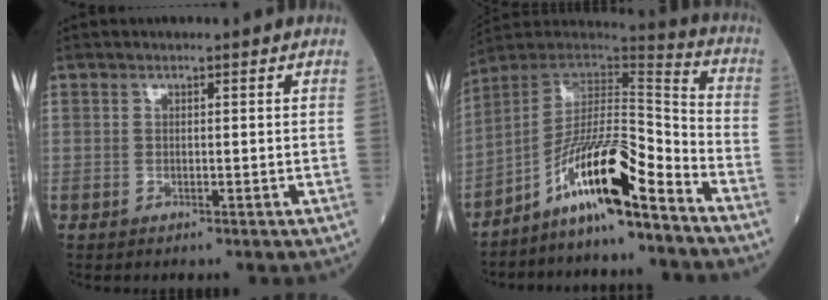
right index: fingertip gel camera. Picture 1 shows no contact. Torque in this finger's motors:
{"motor_torque": [1.99, -0.16, 0.97, 0.21]}